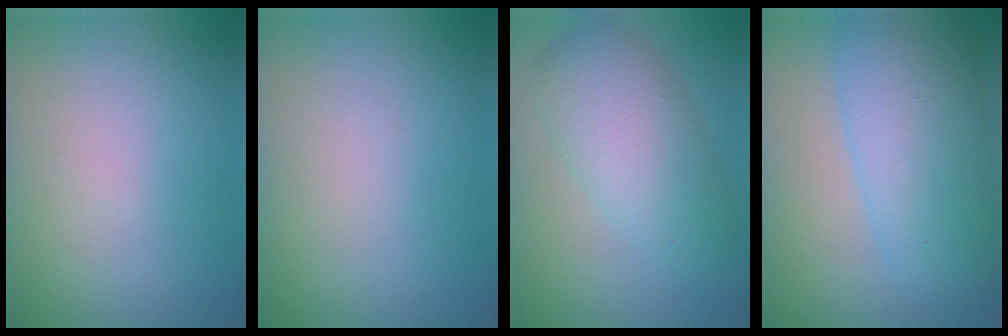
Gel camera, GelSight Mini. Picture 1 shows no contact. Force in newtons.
{"total": 0.0}
{"total": 6.4, "press": 6.4, "slide": 0.1}
{"total": 9.2, "press": 9.2, "slide": 0.2}